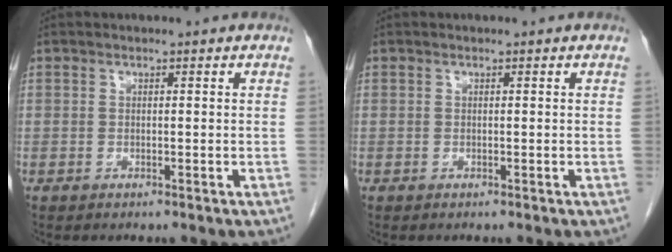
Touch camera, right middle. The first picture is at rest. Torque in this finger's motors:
{"motor_torque": [-0.19, 0.18, 0.00, 0.00]}